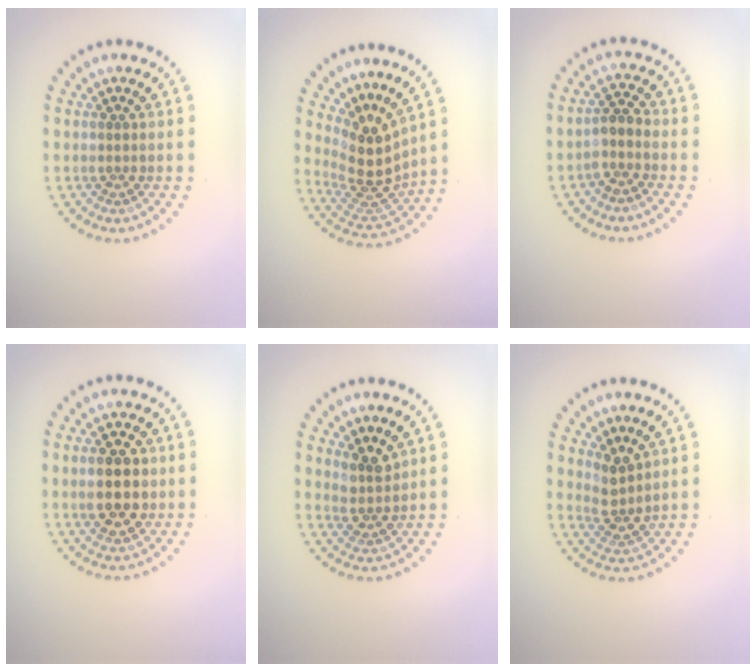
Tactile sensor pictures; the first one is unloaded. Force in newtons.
{"total": 4.3, "press": 3.1, "slide": 3.0}
{"total": 2.0, "press": 1.5, "slide": 1.3}
{"total": 4.8, "press": 4.7, "slide": 0.3}
{"total": 2.6, "press": 2.0, "slide": 1.7}
{"total": 2.5, "press": 2.0, "slide": 1.6}